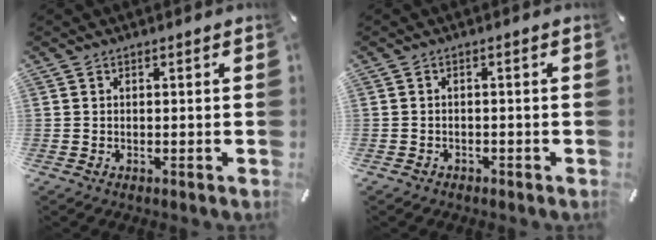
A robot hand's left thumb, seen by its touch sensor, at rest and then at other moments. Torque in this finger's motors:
{"motor_torque": [-0.35, -0.32, -0.23, -0.11, 0.02]}